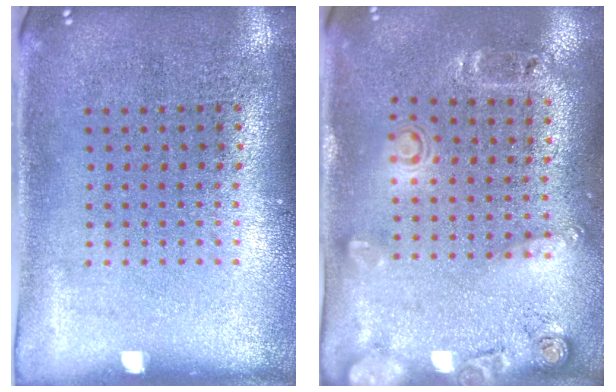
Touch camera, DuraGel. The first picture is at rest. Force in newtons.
{"total": 1.8, "press": 1.2, "slide": 1.3}